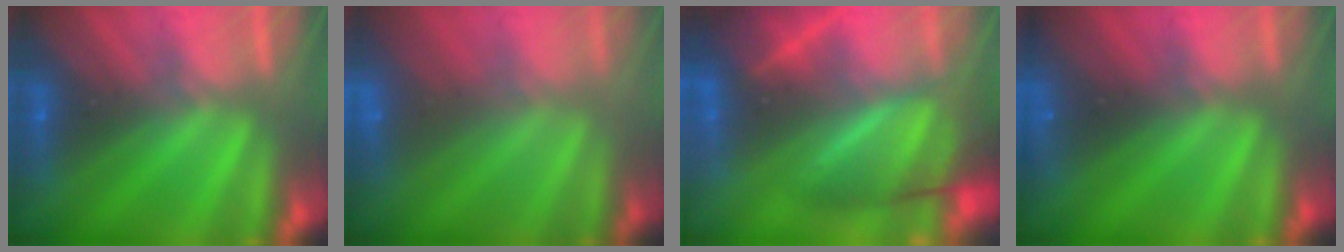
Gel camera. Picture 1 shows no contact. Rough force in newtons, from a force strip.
{"total": 3.1}
{"total": 5.8}
{"total": 3.4}